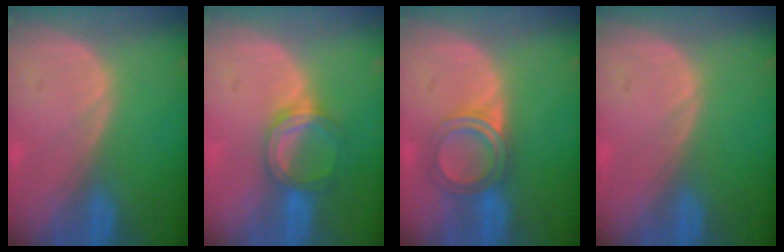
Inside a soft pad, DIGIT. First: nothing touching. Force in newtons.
{"total": 5.2, "press": 5.0, "slide": 1.6}
{"total": 5.1, "press": 5.0, "slide": 0.7}
{"total": 0.0}